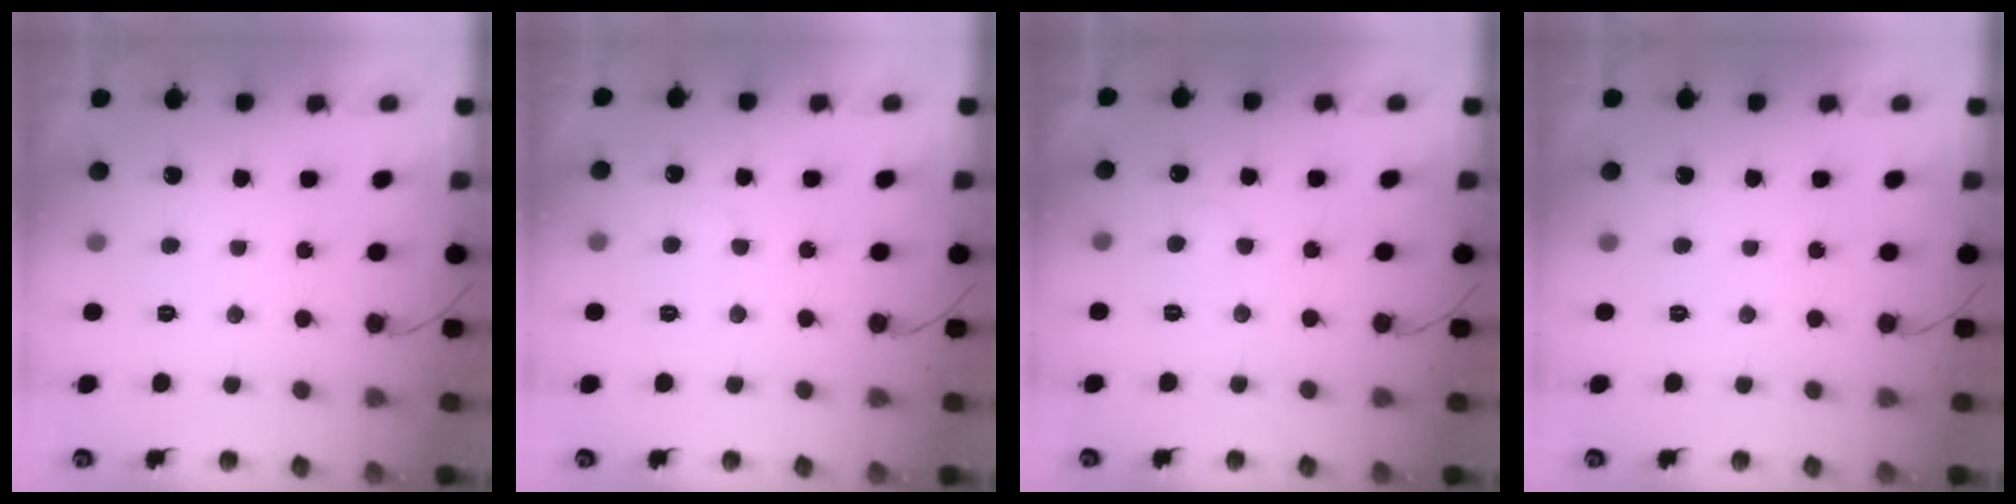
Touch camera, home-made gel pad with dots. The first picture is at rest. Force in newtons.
{"total": 2.2, "press": 2.2, "slide": 0.2}
{"total": 5.7, "press": 5.7, "slide": 0.4}
{"total": 0.0}